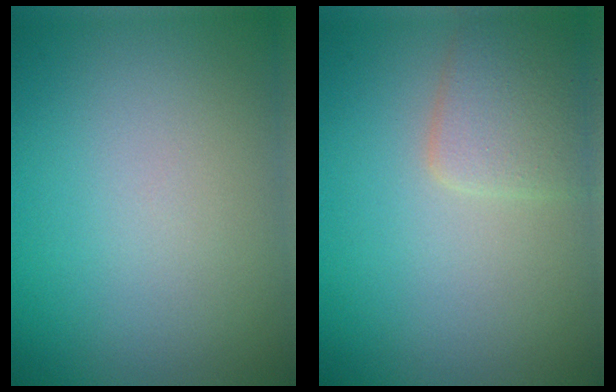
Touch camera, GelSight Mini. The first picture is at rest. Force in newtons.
{"total": 2.9, "press": 2.9, "slide": 0.2}